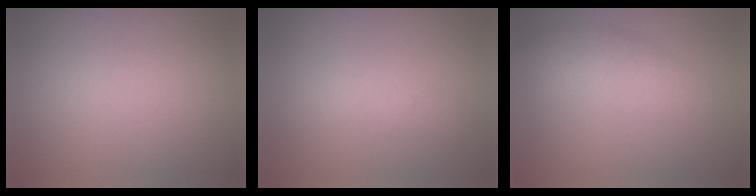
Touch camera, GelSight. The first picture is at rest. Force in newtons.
{"total": 1.9}
{"total": 3.0}